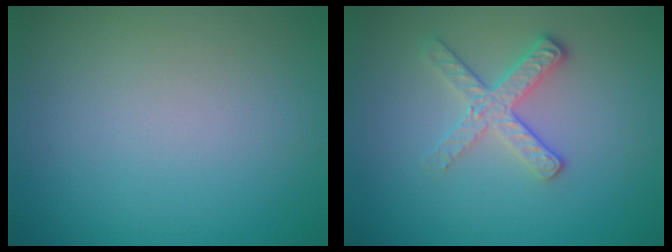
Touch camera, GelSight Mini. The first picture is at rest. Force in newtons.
{"total": 2.8, "press": 2.5, "slide": 1.3}